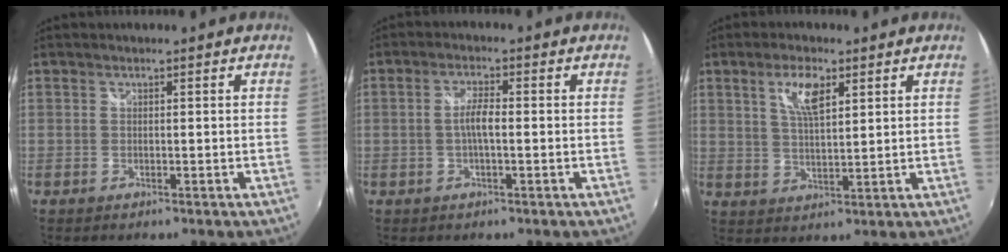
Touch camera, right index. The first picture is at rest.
{"total": 3.4, "force": [-0.4, 0.7, 3.3], "torque": [-0.064, 0.004, -0.008]}
{"total": 6.4, "force": [3.1, 2.3, 5.1], "torque": [-0.092, 0.004, 0.059]}